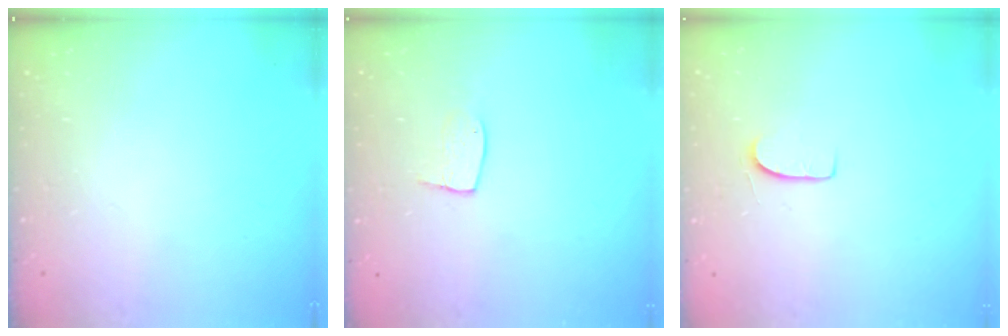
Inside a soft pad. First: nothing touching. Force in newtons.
{"total": 5.9, "press": 5.9, "slide": 0.4}
{"total": 6.1, "press": 6.1, "slide": 0.5}